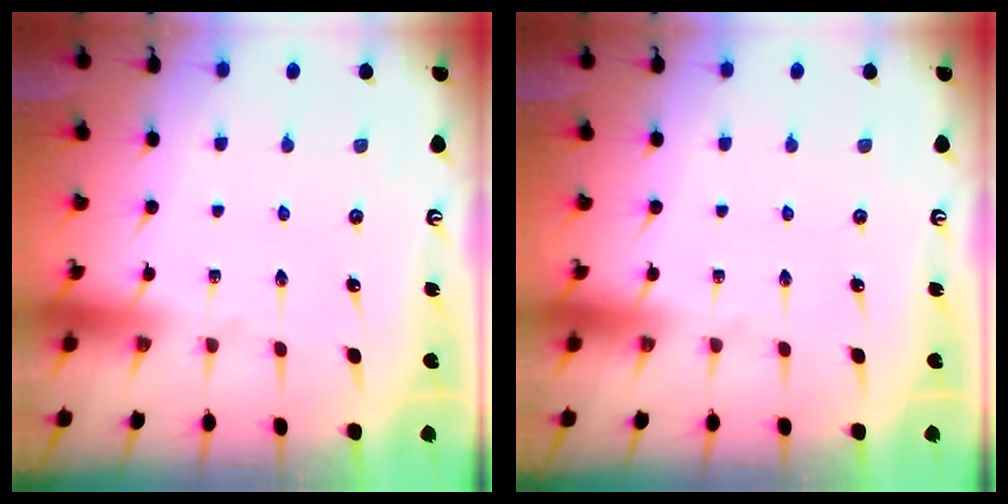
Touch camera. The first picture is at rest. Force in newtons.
{"total": 0.0}